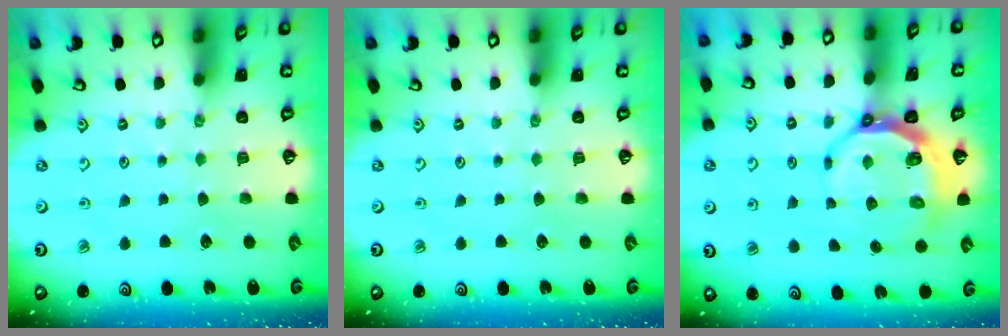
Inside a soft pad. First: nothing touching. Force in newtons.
{"total": 0.0}
{"total": 7.7, "press": 6.8, "slide": 3.6}